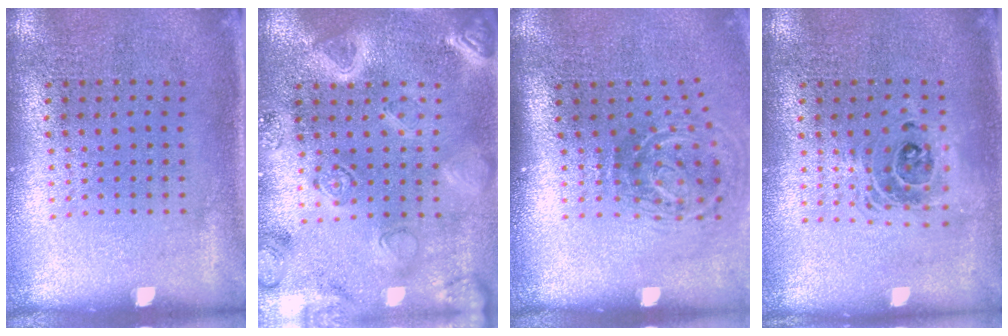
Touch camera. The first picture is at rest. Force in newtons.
{"total": 3.0, "press": 2.9, "slide": 0.8}
{"total": 2.1, "press": 1.2, "slide": 1.6}
{"total": 1.5, "press": 1.2, "slide": 0.9}